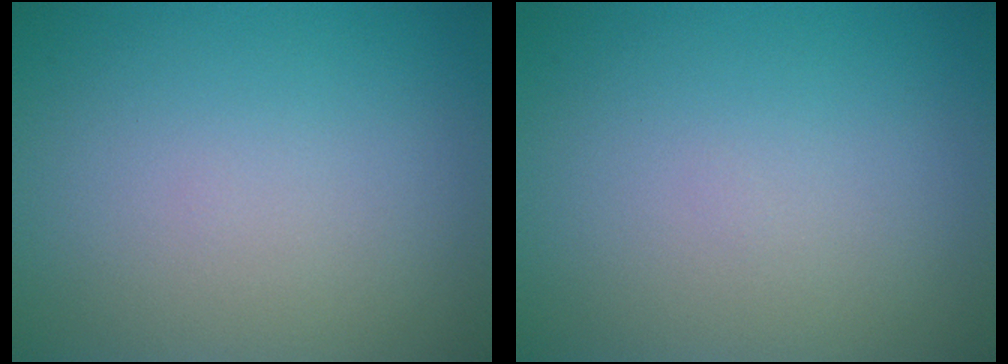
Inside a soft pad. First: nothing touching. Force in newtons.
{"total": 0.0}